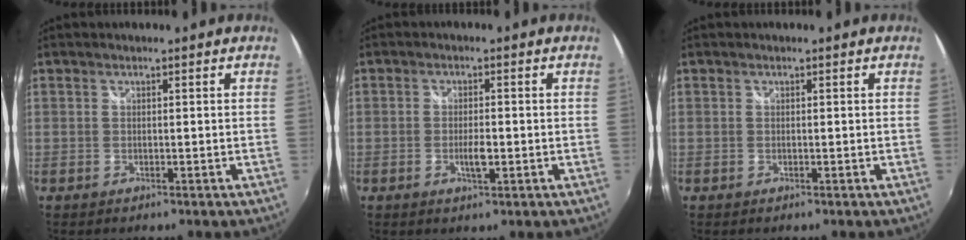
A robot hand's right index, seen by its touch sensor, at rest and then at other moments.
{"total": 3.2, "force": [-1.0, 1.1, 2.9], "torque": [-0.054, -0.003, -0.017]}
{"total": 0.0}